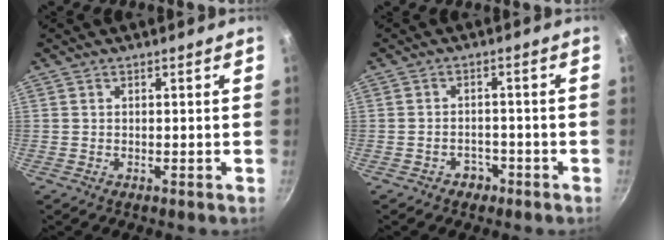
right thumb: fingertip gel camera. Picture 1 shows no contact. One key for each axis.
{"total": 2.7, "fx": -1.7, "fy": 2.0, "fz": 0.6, "tx": 0.004, "ty": 0.018, "tz": -0.025}